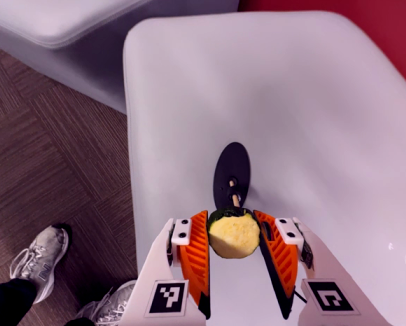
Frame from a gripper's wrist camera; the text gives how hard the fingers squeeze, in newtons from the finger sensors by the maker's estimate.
{"total": 10.9, "left": 11.7, "right": 10.1}